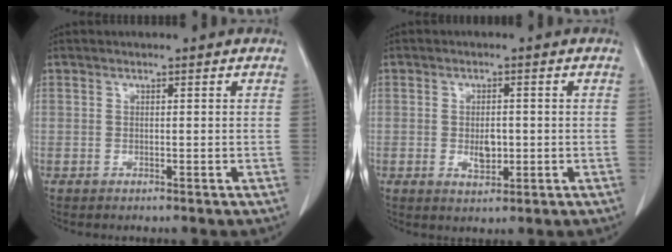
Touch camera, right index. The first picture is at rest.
{"total": 3.3, "force": [-0.4, 1.8, 2.7], "torque": [-0.049, -0.002, -0.001]}